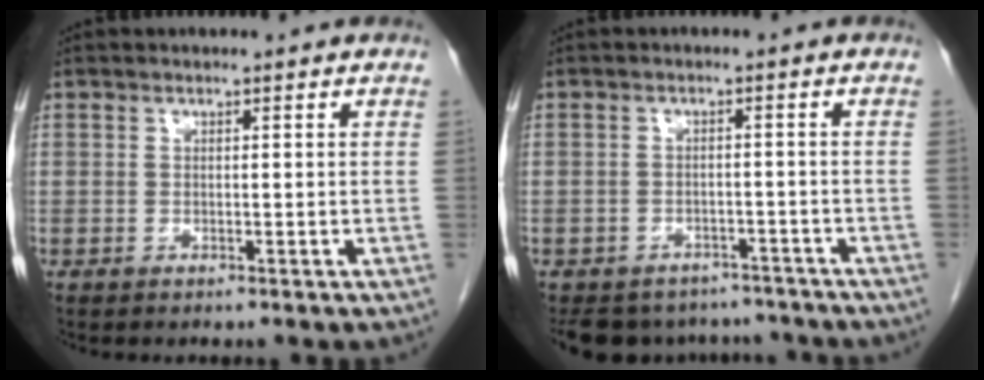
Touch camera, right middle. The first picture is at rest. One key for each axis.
{"total": 10.9, "fx": -9.6, "fy": 4.9, "fz": 1.9, "tx": -0.026, "ty": 0.010, "tz": -0.117}